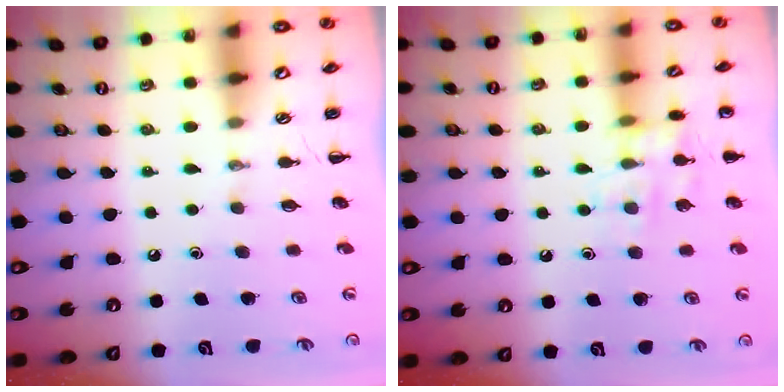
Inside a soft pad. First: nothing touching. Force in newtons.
{"total": 9.9, "press": 9.8, "slide": 1.2}